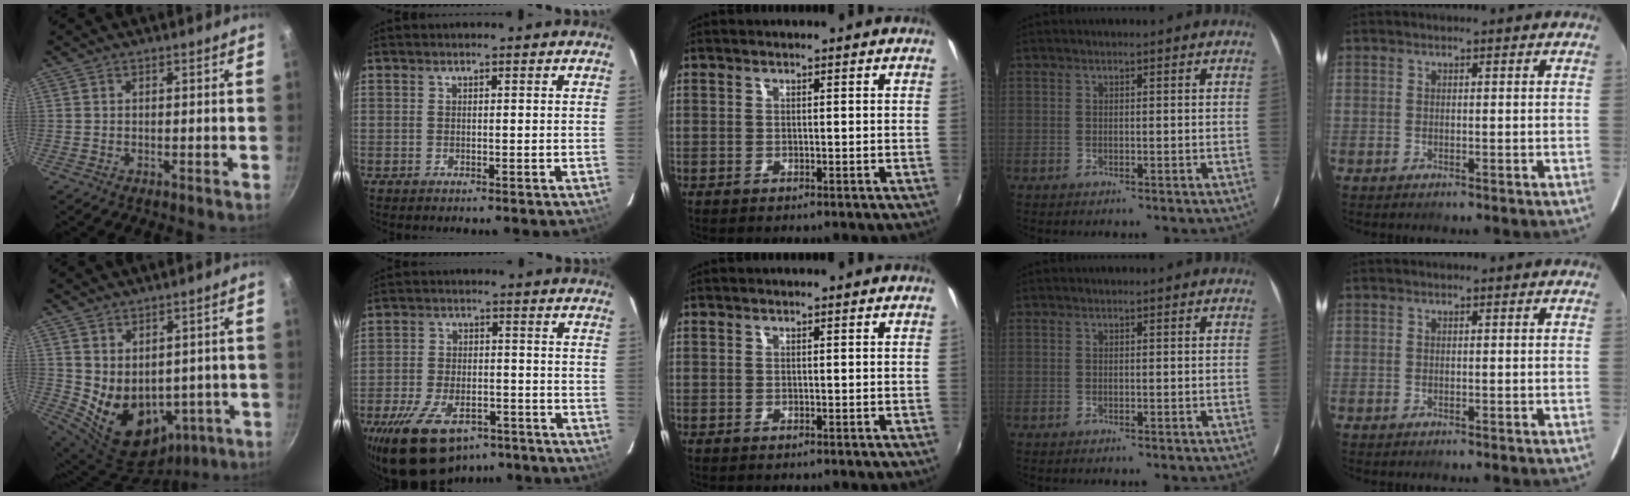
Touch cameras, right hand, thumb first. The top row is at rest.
{"thumb": {"total": 13.6, "force": [0.0, 10.1, 9.0], "torque": [-0.123, -0.017, 0.040]}, "index": {"total": 16.1, "force": [-10.9, 8.2, 8.6], "torque": [-0.189, -0.012, -0.174]}}